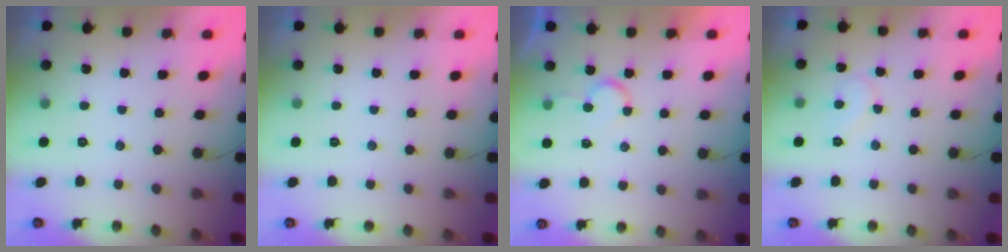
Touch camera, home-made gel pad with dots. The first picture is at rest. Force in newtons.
{"total": 0.0}
{"total": 5.0, "press": 5.0, "slide": 0.5}
{"total": 5.7, "press": 5.7, "slide": 0.6}